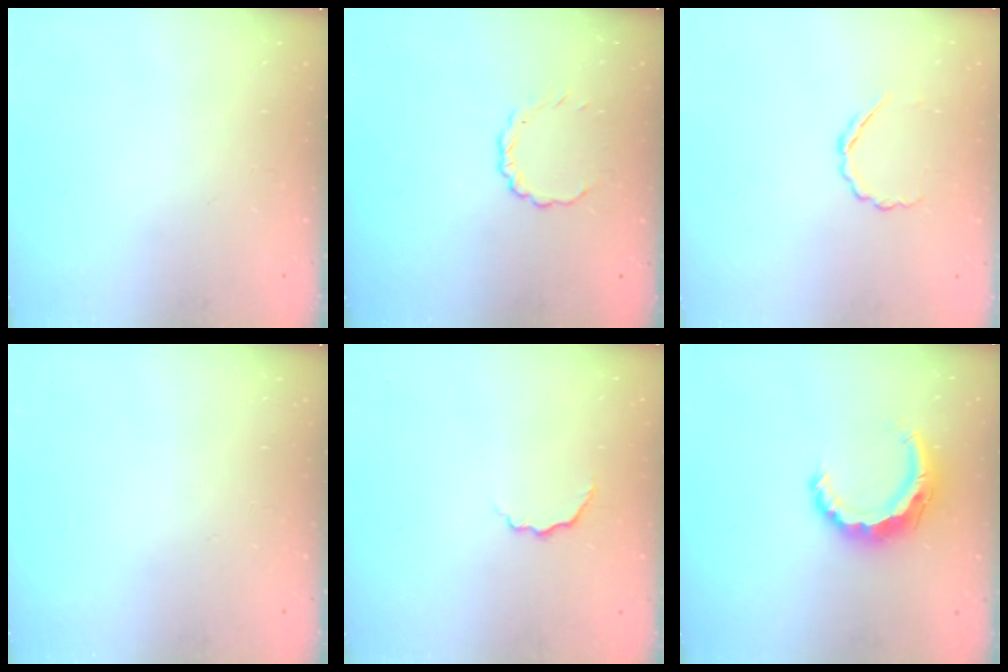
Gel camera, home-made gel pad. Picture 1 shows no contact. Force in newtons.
{"total": 2.8, "press": 2.6, "slide": 1.1}
{"total": 3.5, "press": 3.3, "slide": 1.2}
{"total": 0.0}
{"total": 3.8, "press": 3.7, "slide": 0.9}
{"total": 8.1, "press": 8.0, "slide": 1.0}